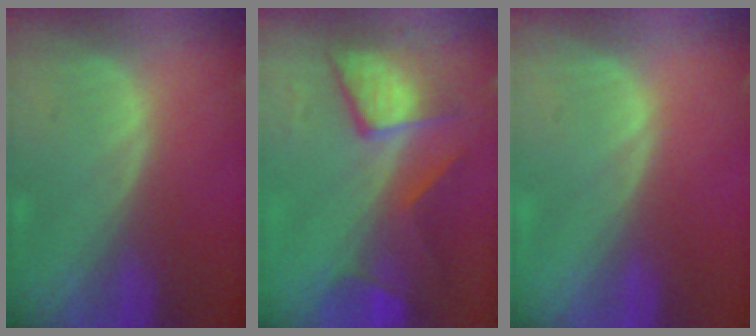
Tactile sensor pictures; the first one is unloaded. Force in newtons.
{"total": 7.8, "press": 7.8, "slide": 0.4}
{"total": 0.0}